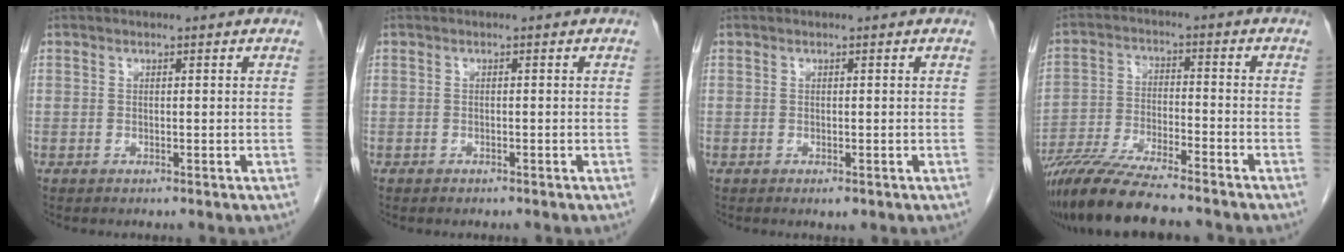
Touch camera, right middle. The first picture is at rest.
{"total": 0.8, "force": [-0.6, 0.4, 0.2], "torque": [-0.005, 0.001, -0.010]}
{"total": 0.9, "force": [-0.5, 0.4, 0.7], "torque": [-0.007, -0.001, -0.004]}
{"total": 13.7, "force": [-11.8, 1.4, 6.9], "torque": [-0.122, -0.023, -0.200]}